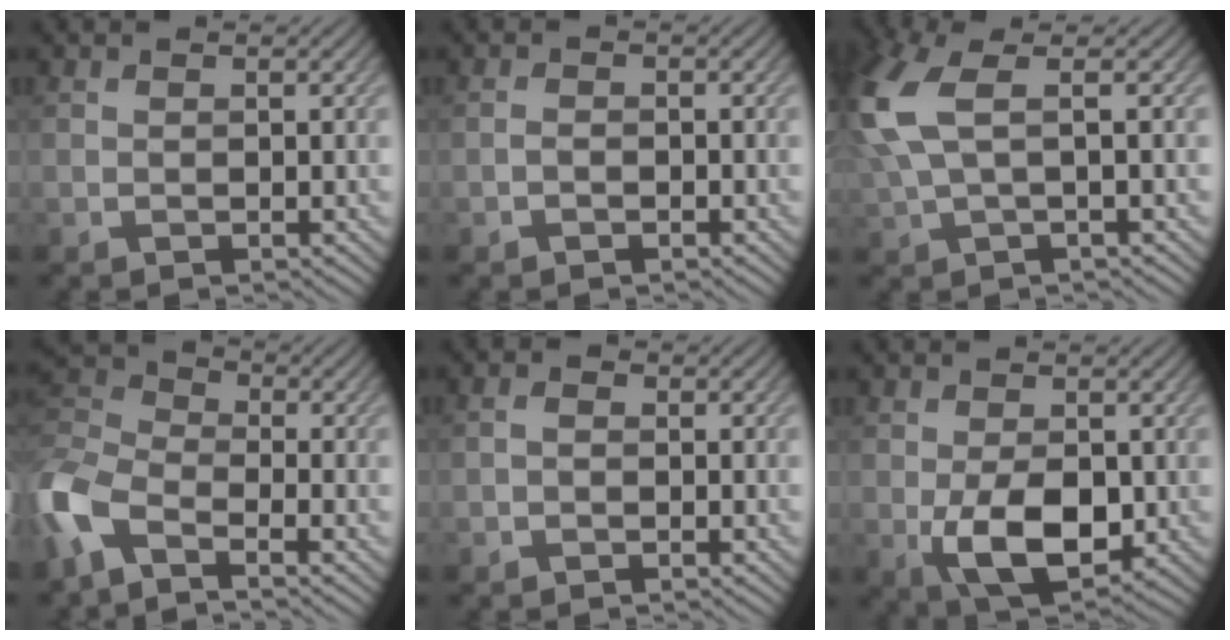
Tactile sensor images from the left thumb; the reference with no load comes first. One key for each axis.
{"total": 1.0, "fx": -0.7, "fy": 0.5, "fz": 0.5, "tx": -0.009, "ty": 0.002, "tz": -0.015}
{"total": 7.7, "fx": 1.6, "fy": 2.8, "fz": 7.0, "tx": -0.184, "ty": 0.014, "tz": 0.027}
{"total": 8.9, "fx": -4.8, "fy": 4.1, "fz": 6.3, "tx": -0.157, "ty": -0.005, "tz": -0.115}
{"total": 1.1, "fx": -0.6, "fy": 0.7, "fz": 0.6, "tx": -0.011, "ty": 0.003, "tz": -0.015}
{"total": 6.9, "fx": -1.4, "fy": 3.9, "fz": 5.5, "tx": -0.113, "ty": -0.014, "tz": -0.015}